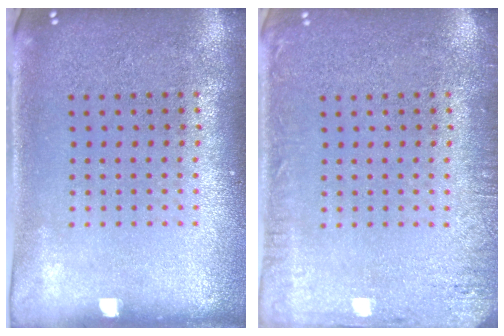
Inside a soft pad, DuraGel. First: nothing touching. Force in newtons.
{"total": 2.2, "press": 2.1, "slide": 0.3}